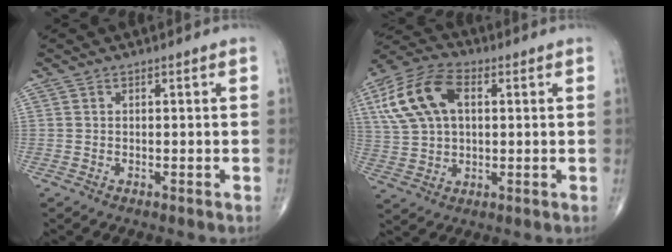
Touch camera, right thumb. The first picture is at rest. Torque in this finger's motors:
{"motor_torque": [0.70, 1.85, 0.51, -0.50, 0.28]}